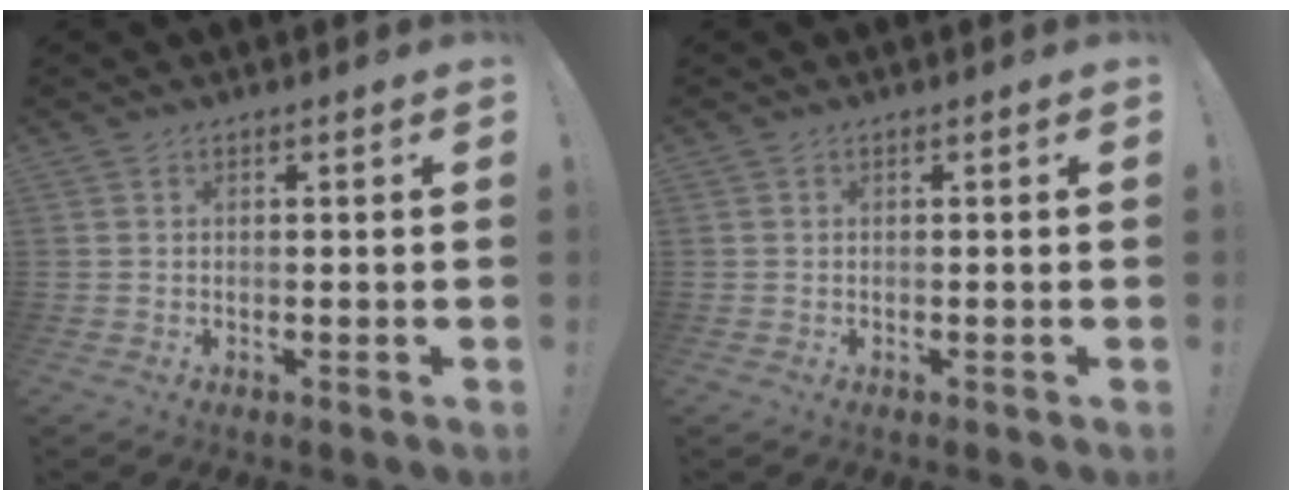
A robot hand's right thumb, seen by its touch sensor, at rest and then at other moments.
{"total": 0.0}